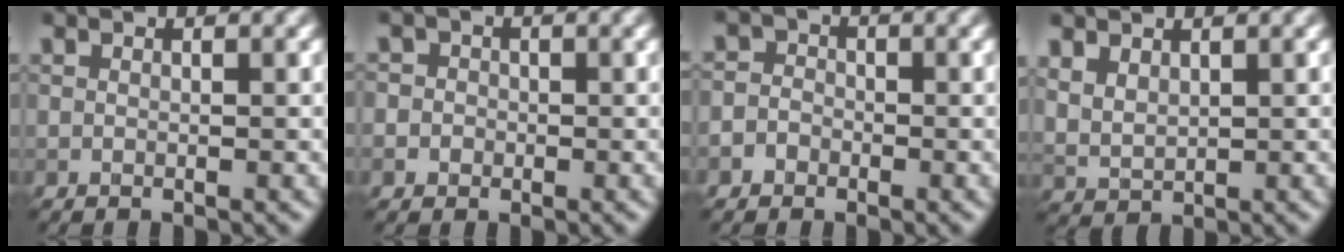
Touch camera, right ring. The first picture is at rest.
{"total": 2.4, "force": [0.1, 2.3, 0.8], "torque": [0.013, 0.012, -0.026]}
{"total": 2.4, "force": [-0.8, 2.2, 0.6], "torque": [0.019, 0.013, -0.033]}
{"total": 2.3, "force": [1.4, 1.4, 1.2], "torque": [-0.032, -0.002, 0.033]}